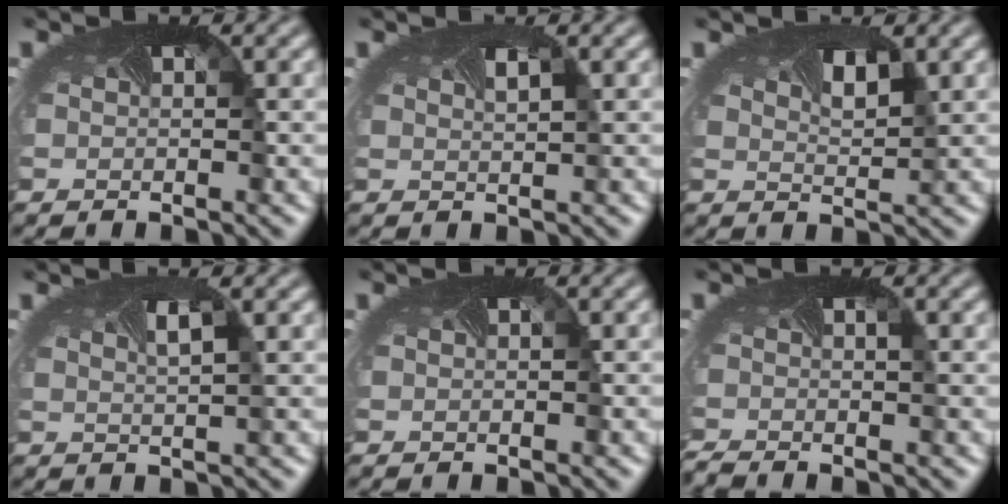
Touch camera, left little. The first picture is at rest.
{"total": 0.8, "force": [0.5, 0.0, 0.6], "torque": [-0.002, 0.002, 0.009]}
{"total": 2.1, "force": [1.2, 0.6, 1.6], "torque": [-0.027, 0.002, 0.018]}
{"total": 1.2, "force": [0.6, 0.0, 1.0], "torque": [-0.009, 0.004, 0.008]}
{"total": 0.6, "force": [0.4, 0.2, 0.5], "torque": [-0.007, 0.004, 0.002]}
{"total": 2.1, "force": [-1.6, 0.3, 1.3], "torque": [-0.023, -0.014, -0.030]}